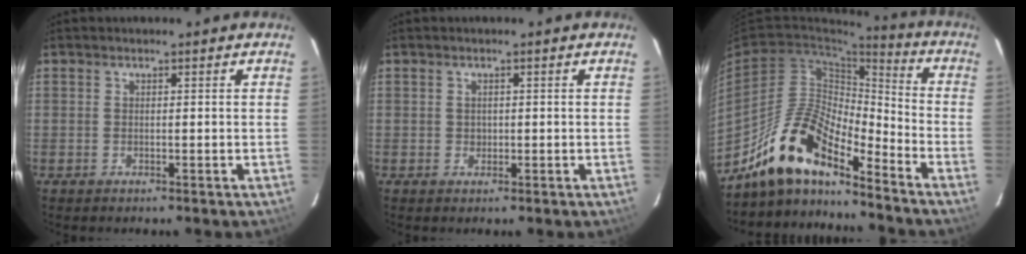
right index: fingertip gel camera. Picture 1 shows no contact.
{"total": 1.0, "force": [0.1, 1.0, 0.3], "torque": [-0.002, 0.003, 0.004]}
{"total": 15.5, "force": [-12.3, 4.2, 8.5], "torque": [-0.165, 0.001, -0.236]}